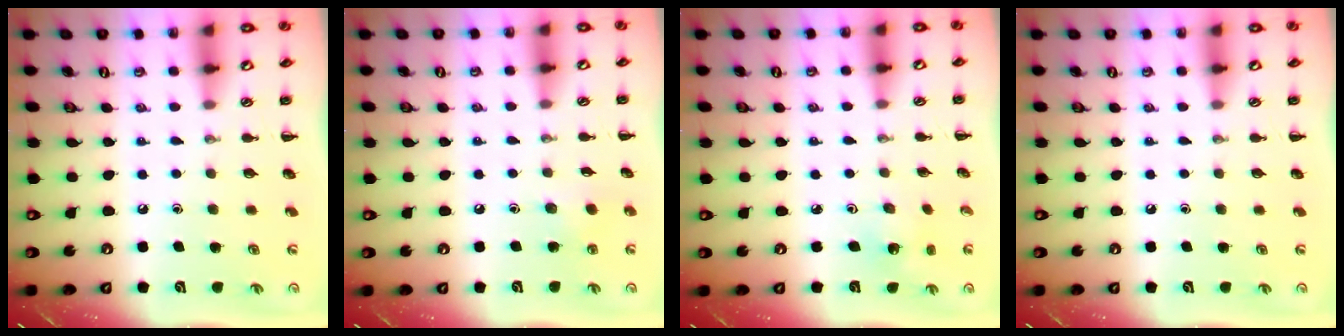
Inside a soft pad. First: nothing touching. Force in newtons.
{"total": 5.7, "press": 5.5, "slide": 1.5}
{"total": 2.3, "press": 2.2, "slide": 0.7}
{"total": 0.0}